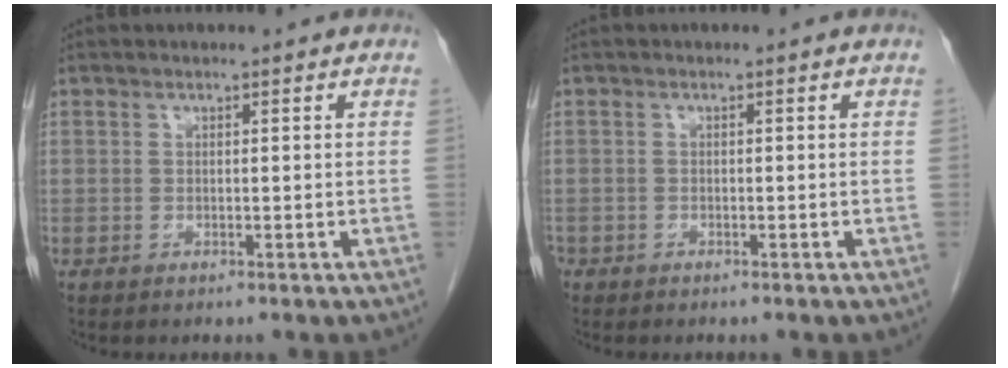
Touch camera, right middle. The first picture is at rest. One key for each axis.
{"total": 0.9, "fx": -0.6, "fy": 0.6, "fz": 0.1, "tx": -0.008, "ty": 0.001, "tz": -0.012}